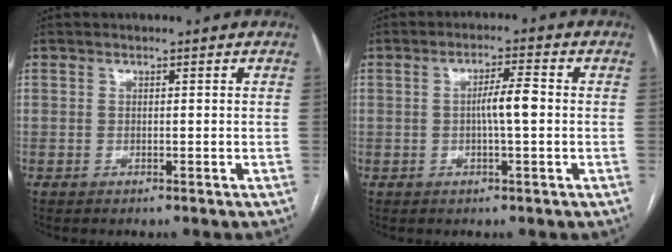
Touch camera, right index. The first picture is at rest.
{"total": 4.3, "force": [-0.2, 0.3, 4.3], "torque": [-0.075, 0.006, -0.004]}